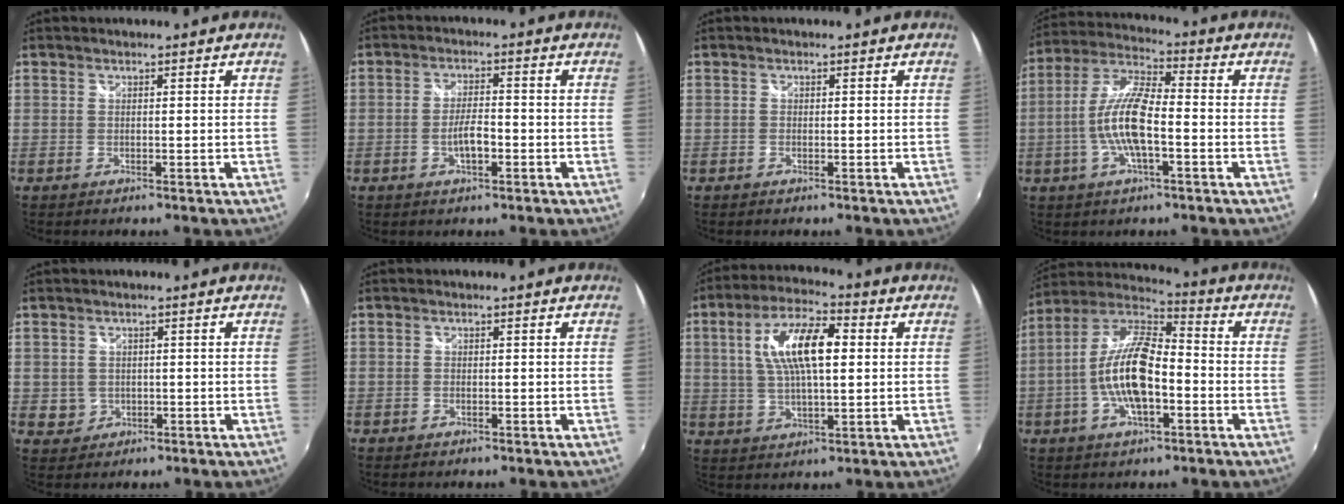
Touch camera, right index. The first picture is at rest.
{"total": 4.2, "force": [-1.7, 1.3, 3.6], "torque": [-0.070, 0.001, -0.028]}
{"total": 0.5, "force": [-0.4, 0.3, 0.1], "torque": [-0.001, -0.001, -0.008]}
{"total": 11.6, "force": [-2.8, 3.1, 10.8], "torque": [-0.224, 0.003, -0.055]}
{"total": 3.1, "force": [-0.2, 3.0, 0.5], "torque": [-0.007, 0.006, 0.004]}
{"total": 0.9, "force": [-0.6, 0.6, 0.2], "torque": [-0.004, -0.001, -0.009]}
{"total": 12.6, "force": [2.4, 4.6, 11.5], "torque": [-0.216, 0.017, 0.042]}
{"total": 14.5, "force": [-3.6, 5.5, 12.9], "torque": [-0.259, 0.005, -0.072]}